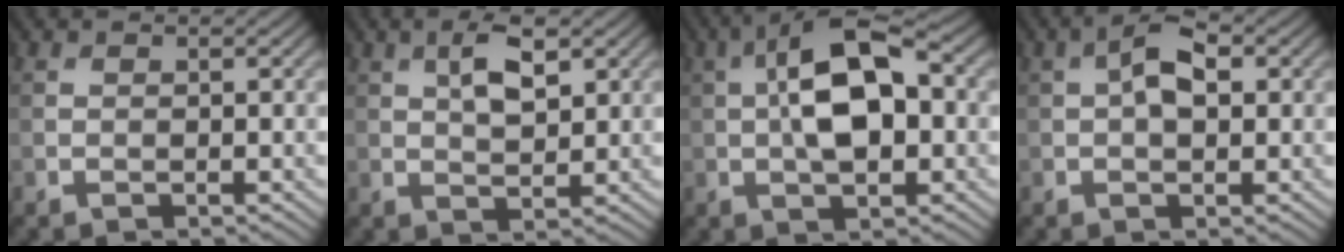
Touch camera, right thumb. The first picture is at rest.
{"total": 4.9, "force": [1.9, 2.0, 4.0], "torque": [-0.081, 0.001, 0.035]}
{"total": 10.9, "force": [0.8, 5.1, 9.5], "torque": [-0.170, 0.017, 0.006]}
{"total": 4.4, "force": [0.8, 2.3, 3.6], "torque": [-0.068, 0.006, 0.009]}